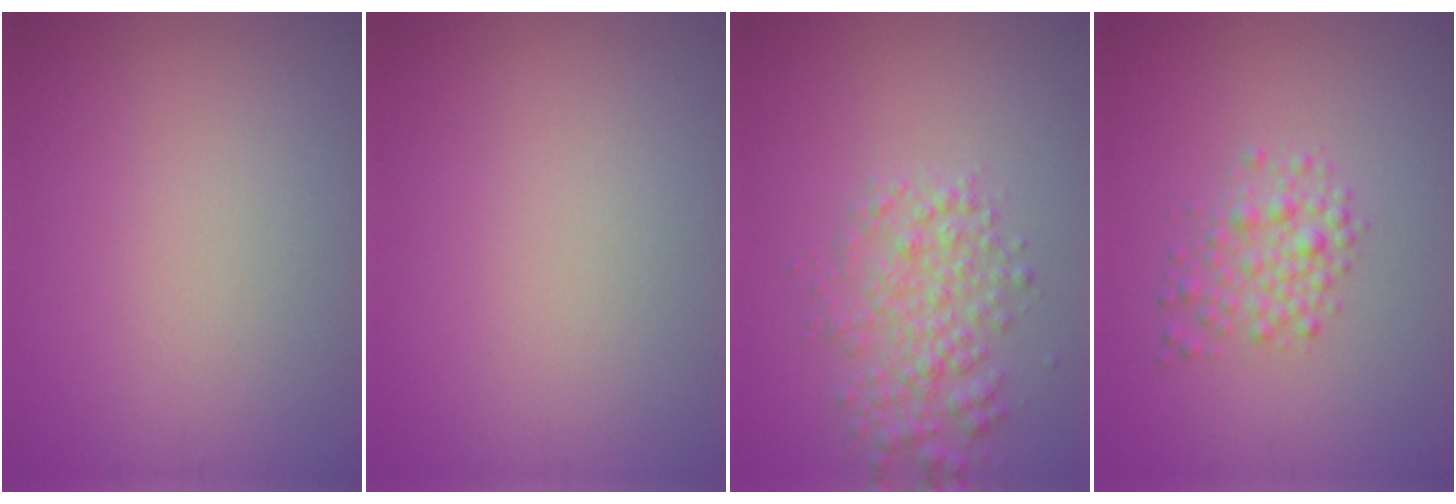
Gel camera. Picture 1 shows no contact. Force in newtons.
{"total": 0.0}
{"total": 3.6, "press": 3.6, "slide": 0.1}
{"total": 2.6, "press": 2.6, "slide": 0.1}